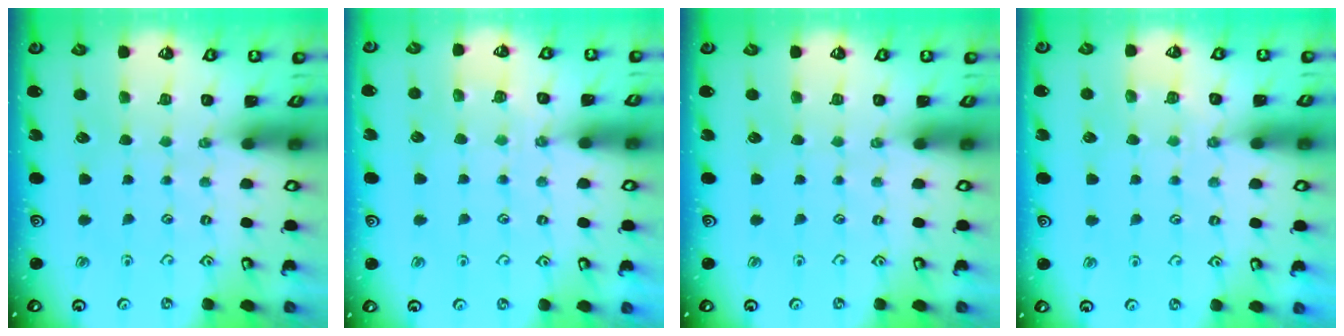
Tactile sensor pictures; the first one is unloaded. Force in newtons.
{"total": 4.7, "press": 4.6, "slide": 0.5}
{"total": 0.0}
{"total": 4.0, "press": 3.9, "slide": 0.6}